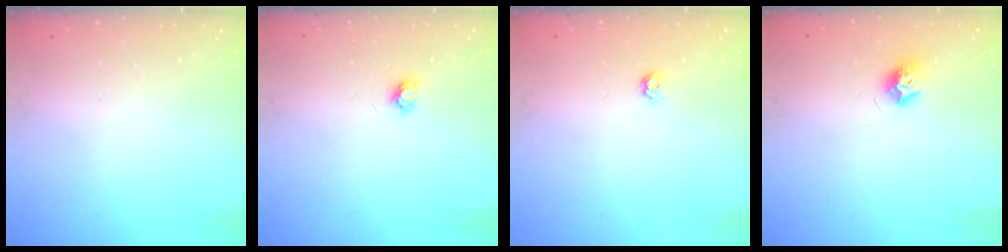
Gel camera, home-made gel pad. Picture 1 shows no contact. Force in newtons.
{"total": 3.8, "press": 3.8, "slide": 0.4}
{"total": 4.6, "press": 4.6, "slide": 0.7}
{"total": 7.6, "press": 7.6, "slide": 0.2}